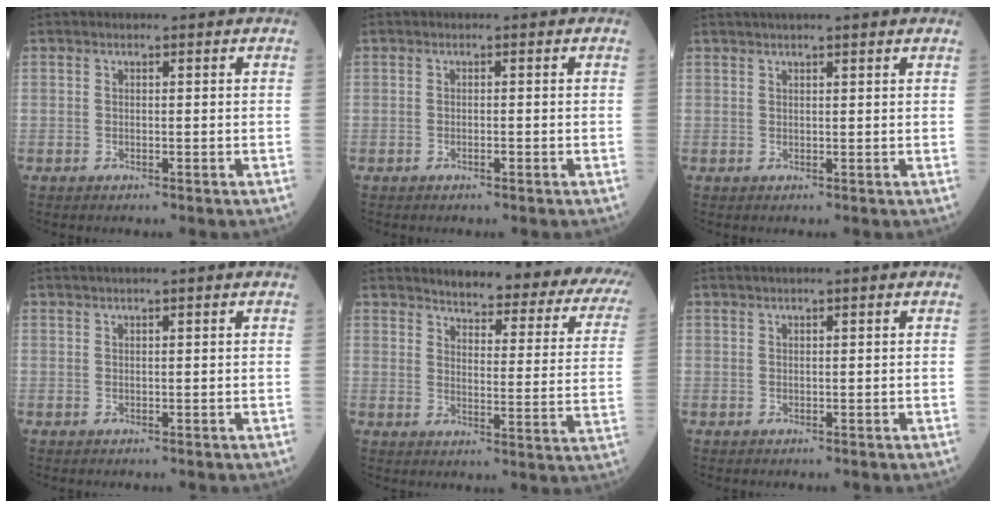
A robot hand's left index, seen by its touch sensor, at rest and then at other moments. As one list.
[{"total": 0.7, "force": [-0.4, 0.2, 0.5], "torque": [-0.012, 0.000, -0.005]}, {"total": 4.8, "force": [3.9, -0.1, 2.9], "torque": [-0.040, 0.033, 0.057]}, {"total": 2.0, "force": [1.2, -0.2, 1.5], "torque": [-0.027, 0.017, 0.022]}, {"total": 23.1, "force": [20.7, 3.7, 9.6], "torque": [-0.103, -0.079, 0.223]}, {"total": 1.6, "force": [0.9, -0.1, 1.4], "torque": [-0.026, 0.014, 0.017]}]